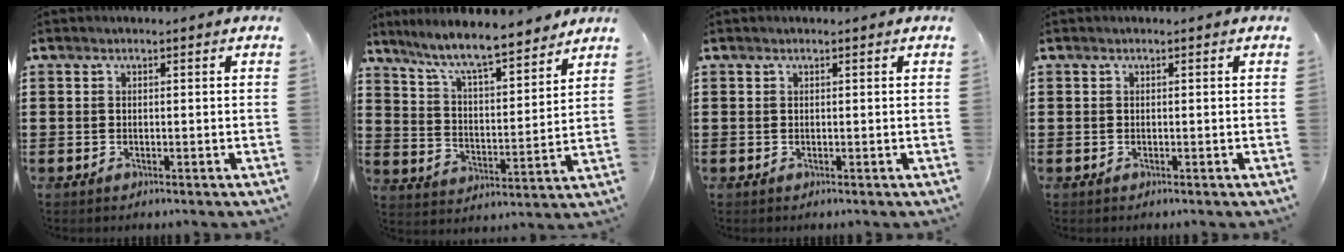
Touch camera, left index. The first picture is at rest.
{"total": 8.1, "force": [7.1, 0.5, 3.8], "torque": [-0.101, -0.042, 0.120]}
{"total": 0.0}
{"total": 0.0}